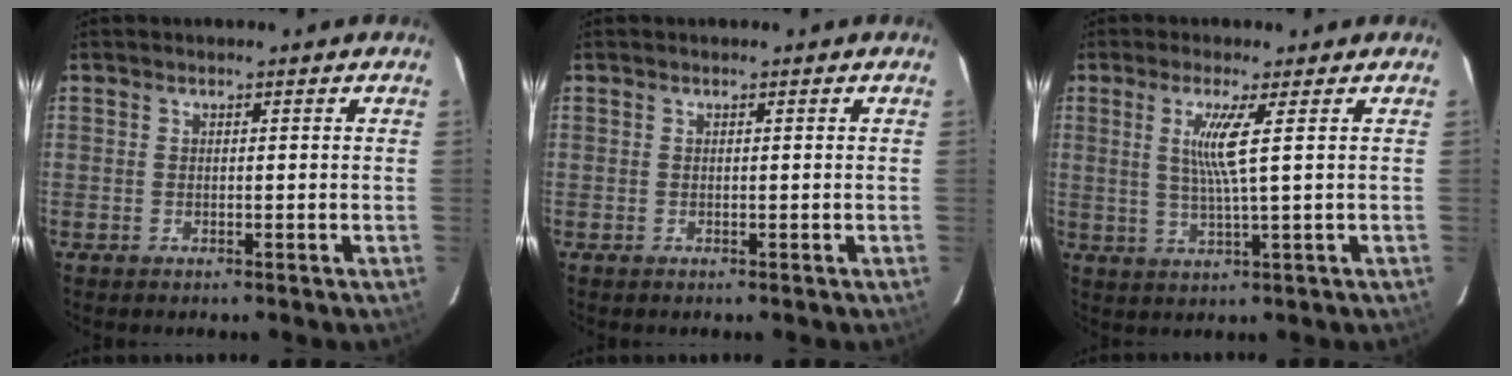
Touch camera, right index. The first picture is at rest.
{"total": 0.0}
{"total": 5.4, "force": [1.5, -1.0, 5.1], "torque": [-0.094, -0.009, 0.028]}